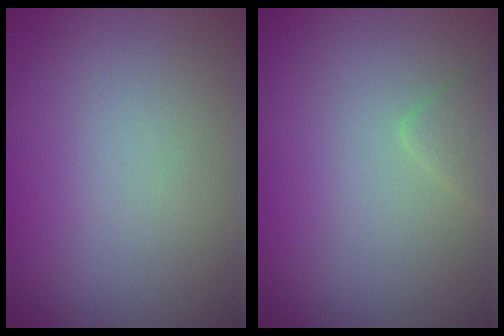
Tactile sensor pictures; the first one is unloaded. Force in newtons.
{"total": 1.3, "press": 1.3, "slide": 0.0}